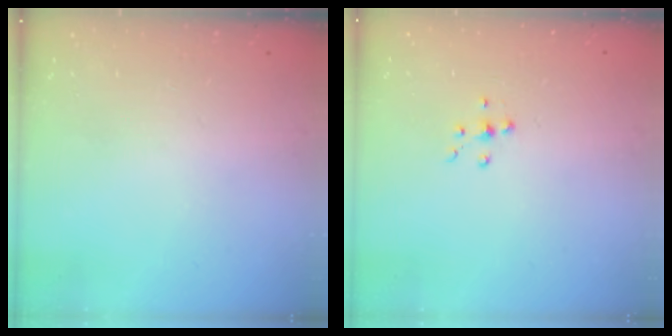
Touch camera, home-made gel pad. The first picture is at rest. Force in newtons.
{"total": 6.2, "press": 6.2, "slide": 0.7}